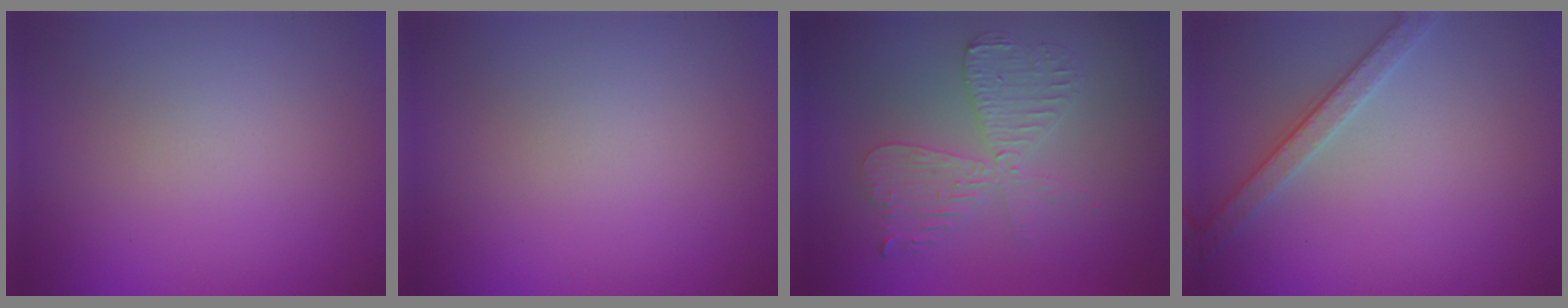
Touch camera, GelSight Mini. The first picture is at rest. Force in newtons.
{"total": 0.0}
{"total": 4.1, "press": 3.6, "slide": 2.1}
{"total": 2.7, "press": 2.7, "slide": 0.1}